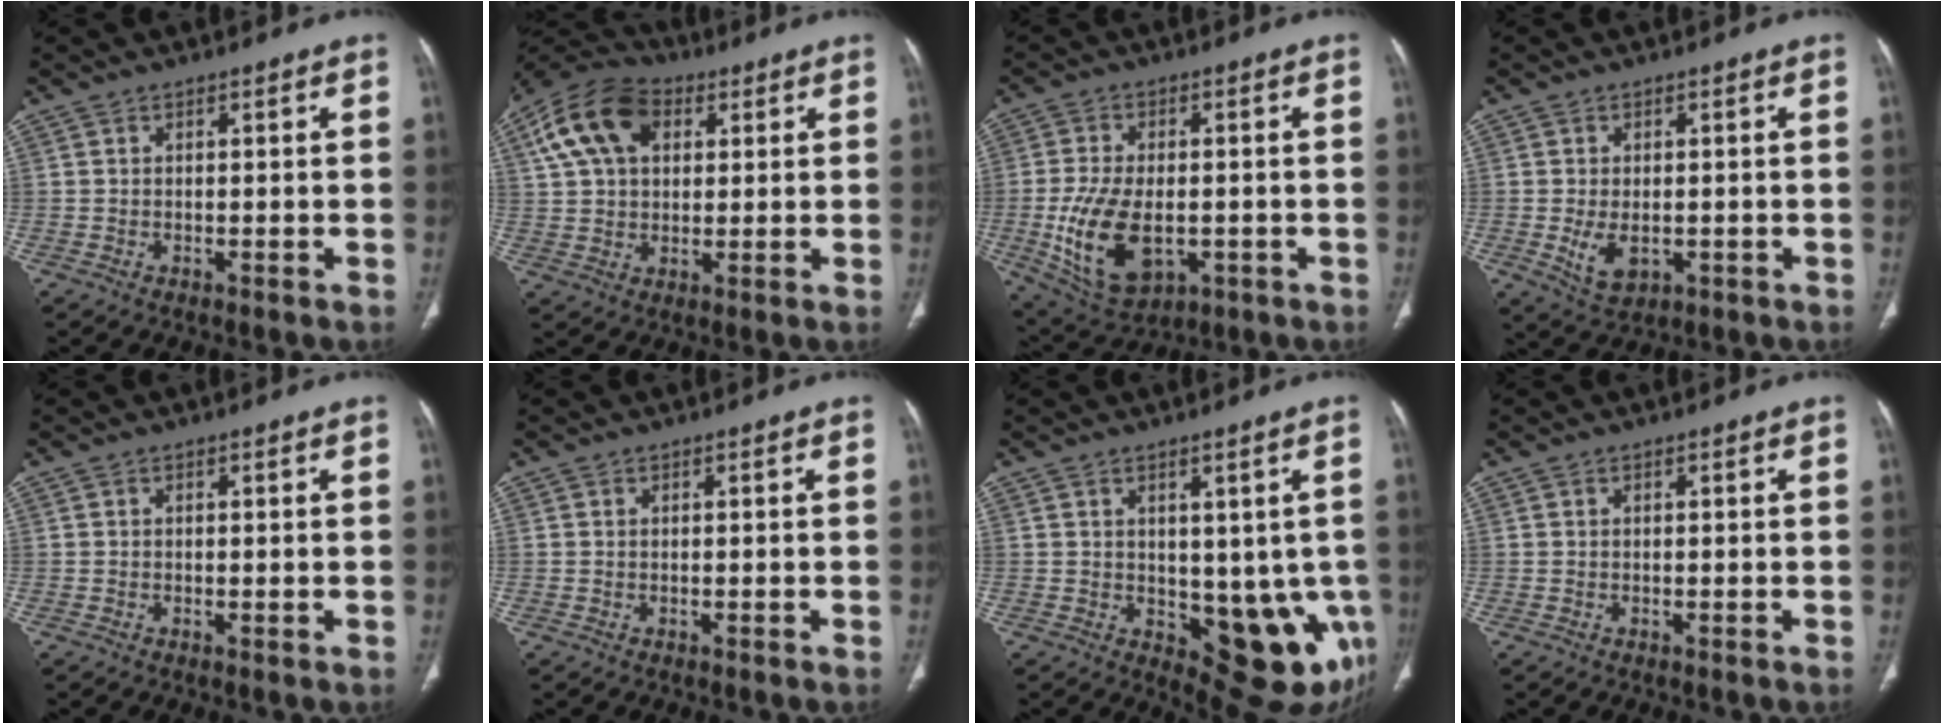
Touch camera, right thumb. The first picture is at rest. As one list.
[{"total": 14.6, "force": [5.0, 9.7, 9.7], "torque": [-0.175, 0.014, 0.084]}, {"total": 14.1, "force": [-2.9, 8.2, 11.1], "torque": [-0.205, -0.005, -0.033]}, {"total": 5.3, "force": [-1.0, 3.3, 4.0], "torque": [-0.067, -0.009, -0.005]}, {"total": 0.0}, {"total": 0.0}, {"total": 12.0, "force": [-2.2, 6.3, 10.0], "torque": [-0.078, -0.016, -0.008]}, {"total": 0.0}]